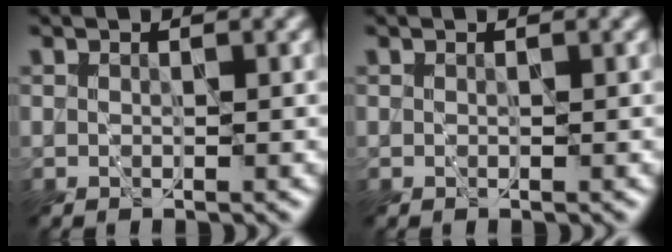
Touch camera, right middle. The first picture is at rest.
{"total": 0.0}